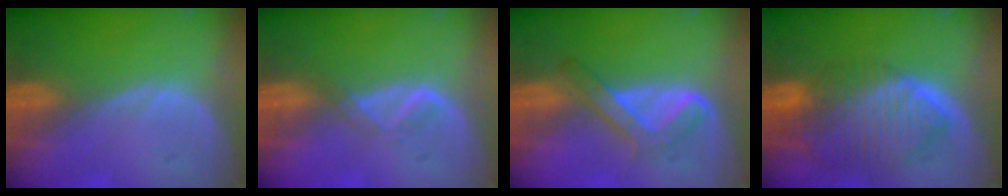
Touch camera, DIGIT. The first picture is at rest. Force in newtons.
{"total": 2.1, "press": 2.0, "slide": 0.6}
{"total": 4.8, "press": 4.8, "slide": 0.9}
{"total": 9.9, "press": 8.4, "slide": 5.2}